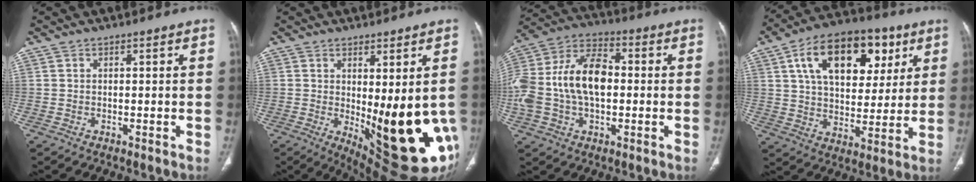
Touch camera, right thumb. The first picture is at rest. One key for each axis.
{"total": 19.2, "fx": -3.1, "fy": 6.4, "fz": 17.8, "tx": -0.192, "ty": -0.031, "tz": -0.013}
{"total": 19.2, "fx": -0.1, "fy": 11.5, "fz": 15.3, "tx": -0.318, "ty": 0.035, "tz": -0.004}
{"total": 21.3, "fx": 8.4, "fy": 12.7, "fz": 14.9, "tx": -0.198, "ty": -0.004, "tz": 0.131}